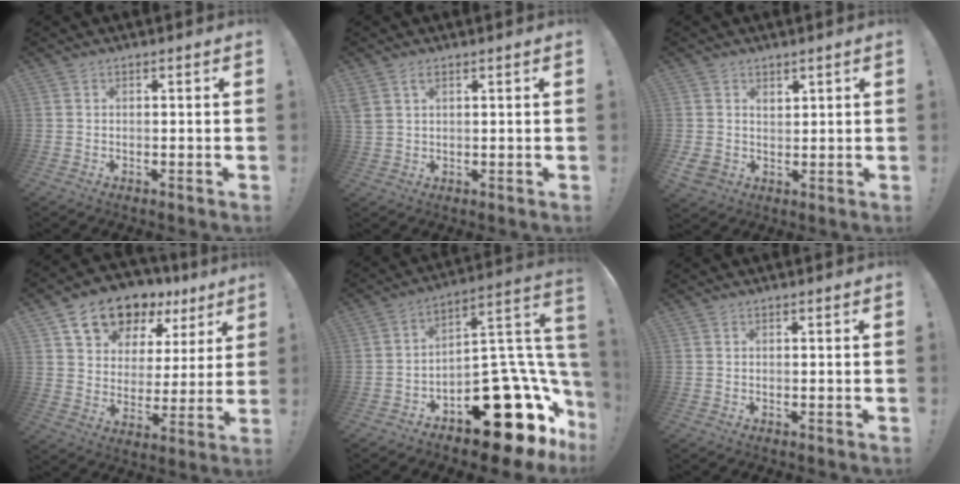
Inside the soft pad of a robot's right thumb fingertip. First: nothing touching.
{"total": 3.1, "force": [1.7, 1.8, 1.9], "torque": [-0.031, -0.004, 0.031]}
{"total": 5.8, "force": [3.1, 4.7, 1.4], "torque": [-0.010, -0.025, 0.062]}
{"total": 14.1, "force": [10.2, 8.2, 5.3], "torque": [-0.089, -0.068, 0.187]}
{"total": 23.7, "force": [-11.4, 11.3, 17.5], "torque": [-0.177, 0.053, -0.172]}
{"total": 0.0}